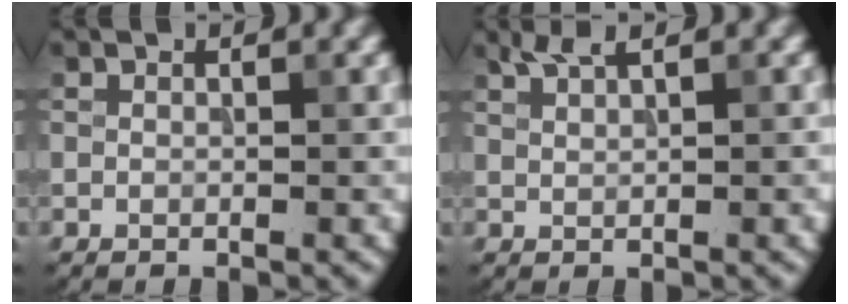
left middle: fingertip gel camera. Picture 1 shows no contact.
{"total": 2.2, "force": [1.5, 0.4, 1.6], "torque": [-0.025, 0.003, 0.033]}